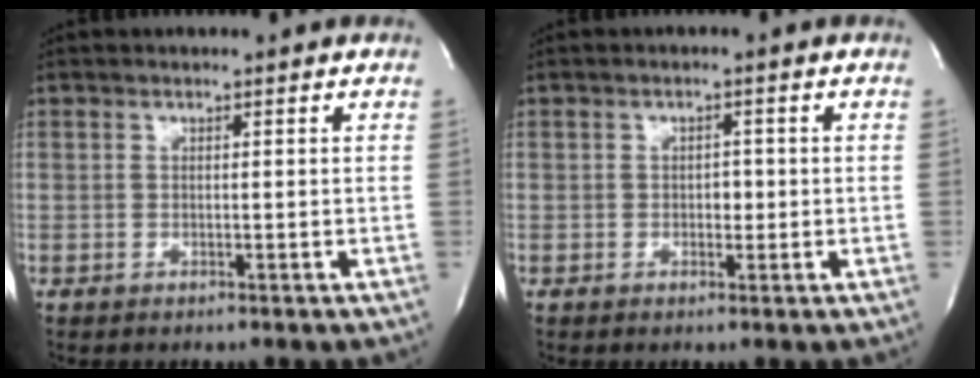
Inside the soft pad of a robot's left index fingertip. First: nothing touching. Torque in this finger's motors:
{"motor_torque": [0.01, 0.00, 0.00, 0.00]}